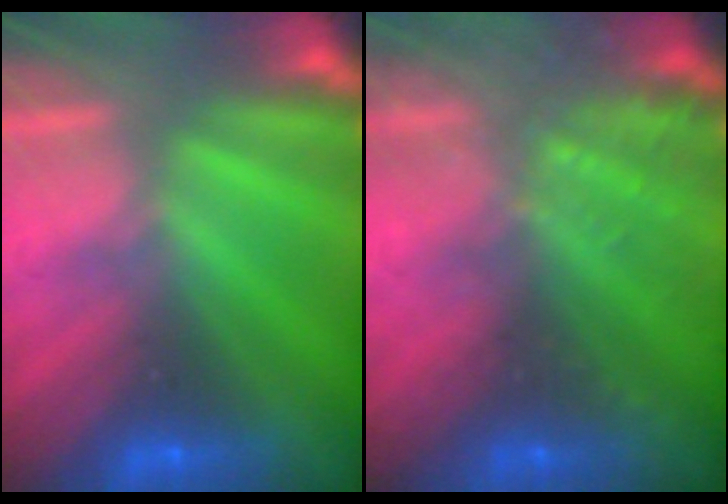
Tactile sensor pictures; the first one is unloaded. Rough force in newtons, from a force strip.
{"total": 9.0}